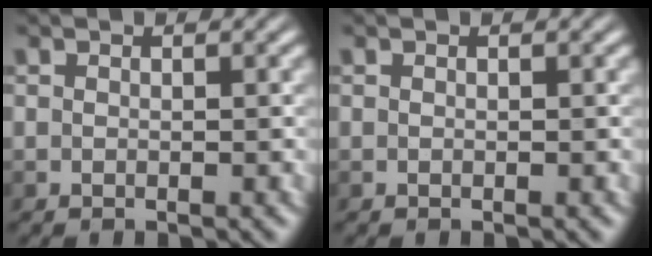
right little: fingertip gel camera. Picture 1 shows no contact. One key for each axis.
{"total": 0.0}